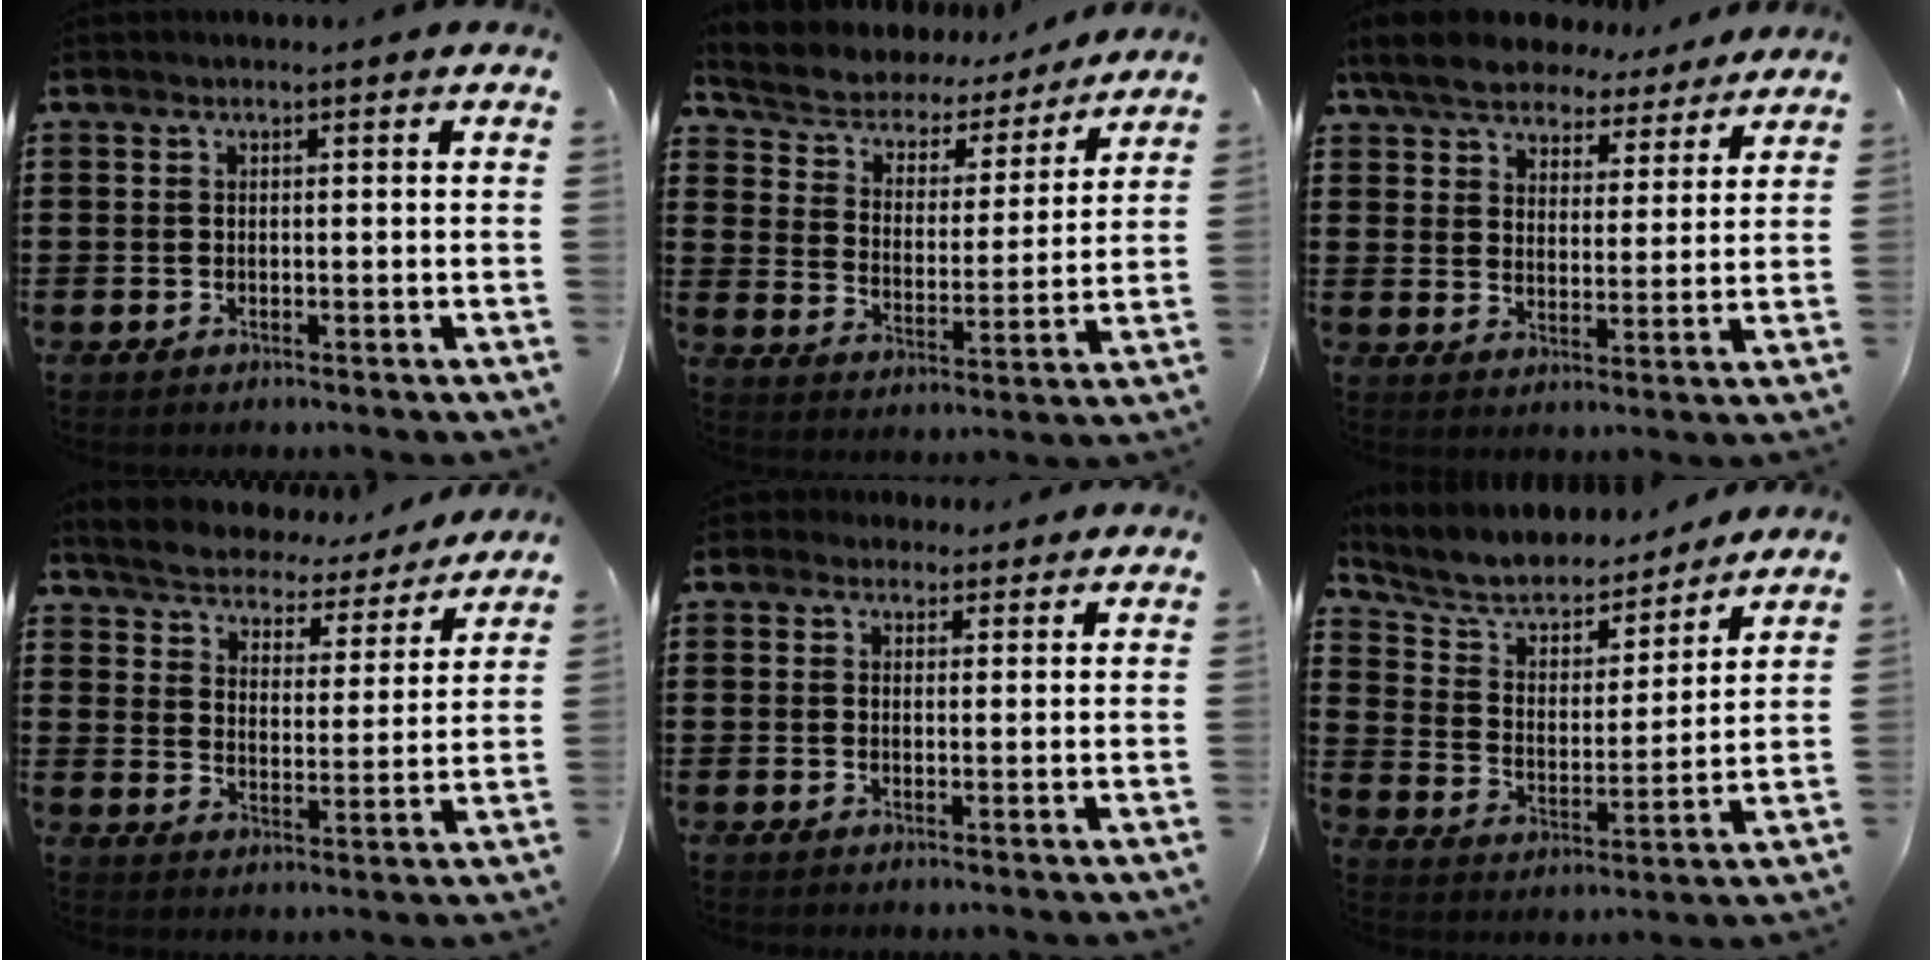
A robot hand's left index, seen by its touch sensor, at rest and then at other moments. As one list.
[{"total": 4.5, "force": [4.2, 1.6, 0.3], "torque": [-0.034, -0.030, 0.067]}, {"total": 6.9, "force": [6.5, 1.9, 1.4], "torque": [-0.061, -0.031, 0.117]}, {"total": 4.5, "force": [4.5, 0.3, 0.1], "torque": [-0.030, -0.035, 0.071]}, {"total": 2.2, "force": [1.7, 1.3, 0.4], "torque": [-0.007, 0.005, 0.031]}, {"total": 5.8, "force": [5.0, 2.3, 1.7], "torque": [-0.065, -0.034, 0.082]}]